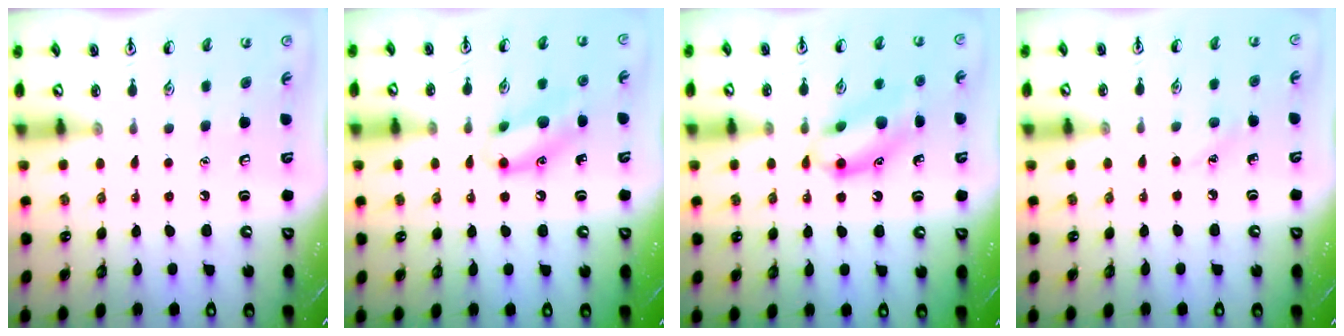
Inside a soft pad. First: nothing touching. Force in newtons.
{"total": 12.1, "press": 12.0, "slide": 1.8}
{"total": 13.4, "press": 13.1, "slide": 2.8}
{"total": 5.1, "press": 4.8, "slide": 1.5}